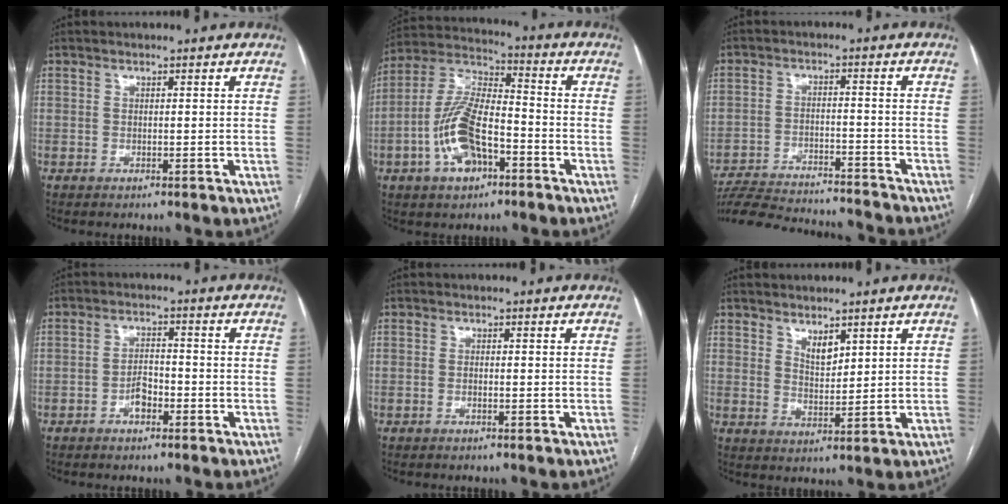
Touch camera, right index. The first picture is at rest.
{"total": 13.1, "force": [-4.8, 5.9, 10.7], "torque": [-0.234, 0.020, -0.086]}
{"total": 19.4, "force": [-18.2, 2.7, 6.2], "torque": [-0.133, -0.018, -0.263]}
{"total": 3.3, "force": [-1.8, 1.7, 2.2], "torque": [-0.041, 0.008, -0.033]}
{"total": 0.6, "force": [-0.4, 0.2, 0.5], "torque": [-0.013, 0.001, -0.006]}
{"total": 3.4, "force": [2.3, 1.3, 2.0], "torque": [-0.037, -0.008, 0.049]}